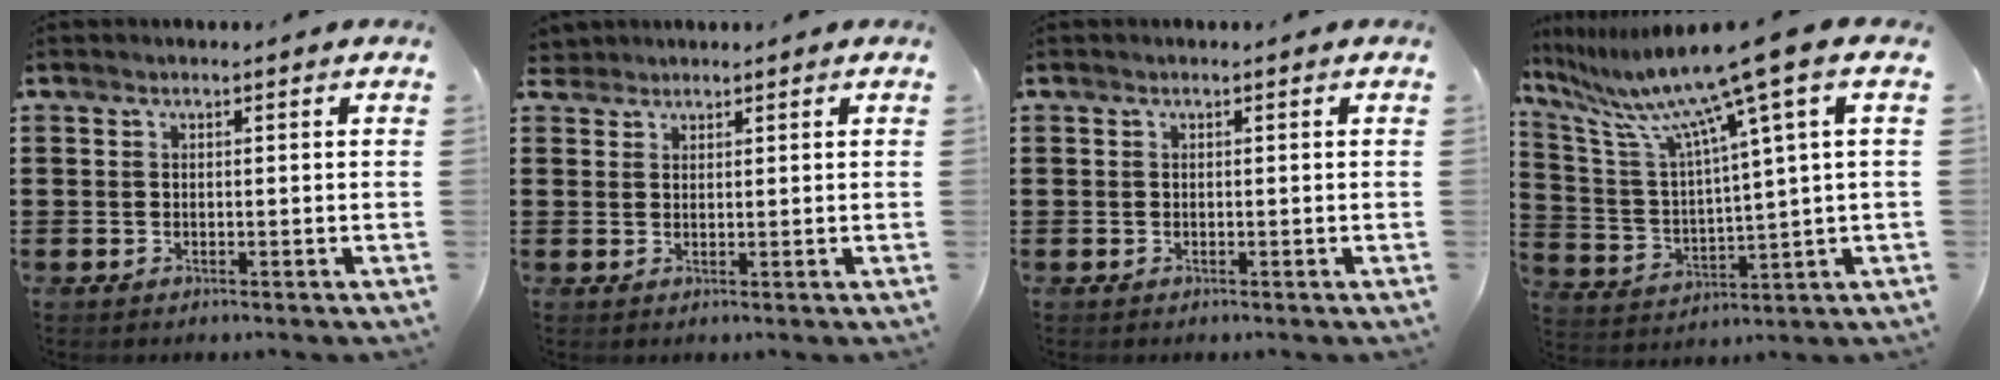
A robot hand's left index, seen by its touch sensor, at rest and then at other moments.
{"total": 1.5, "force": [1.4, 0.6, 0.0], "torque": [-0.006, 0.004, 0.029]}
{"total": 0.0}
{"total": 12.1, "force": [8.2, -0.6, 8.9], "torque": [-0.210, -0.046, 0.125]}